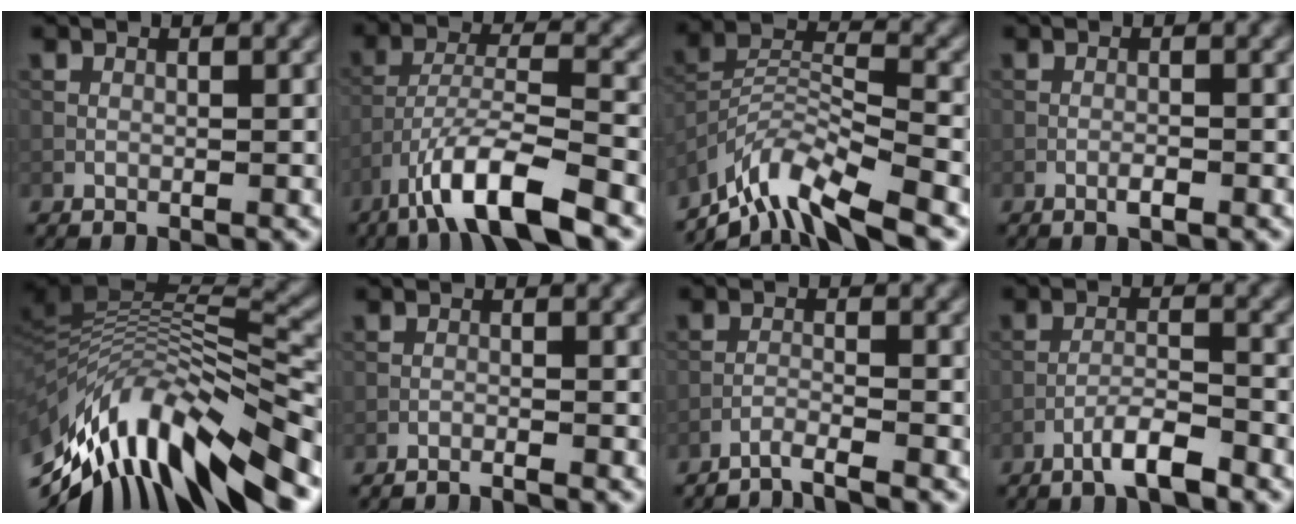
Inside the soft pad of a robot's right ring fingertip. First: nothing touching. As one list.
[{"total": 8.7, "force": [-5.7, 1.8, 6.3], "torque": [-0.113, 0.000, -0.105]}, {"total": 8.8, "force": [-7.2, 2.0, 4.6], "torque": [-0.083, -0.005, -0.143]}, {"total": 1.0, "force": [-0.5, 0.2, 0.9], "torque": [-0.017, 0.000, -0.011]}, {"total": 13.1, "force": [-6.7, 4.7, 10.3], "torque": [-0.197, 0.028, -0.115]}, {"total": 1.6, "force": [-1.5, 0.0, 0.5], "torque": [-0.011, 0.000, -0.031]}, {"total": 2.0, "force": [-1.8, 0.1, 0.8], "torque": [-0.003, 0.002, -0.047]}, {"total": 3.4, "force": [-2.4, 0.4, 2.4], "torque": [-0.043, 0.008, -0.049]}]